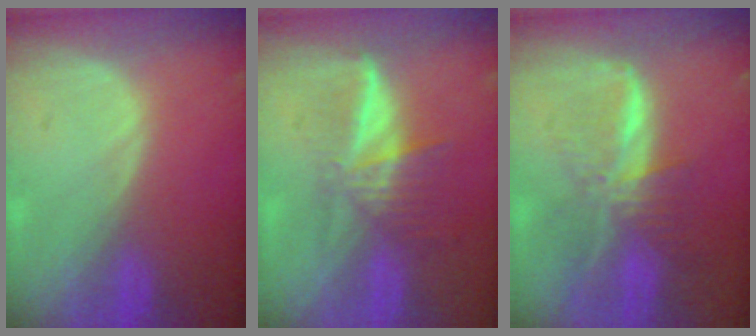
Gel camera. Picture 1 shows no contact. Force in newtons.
{"total": 6.0, "press": 5.5, "slide": 2.4}
{"total": 8.1, "press": 6.8, "slide": 4.4}